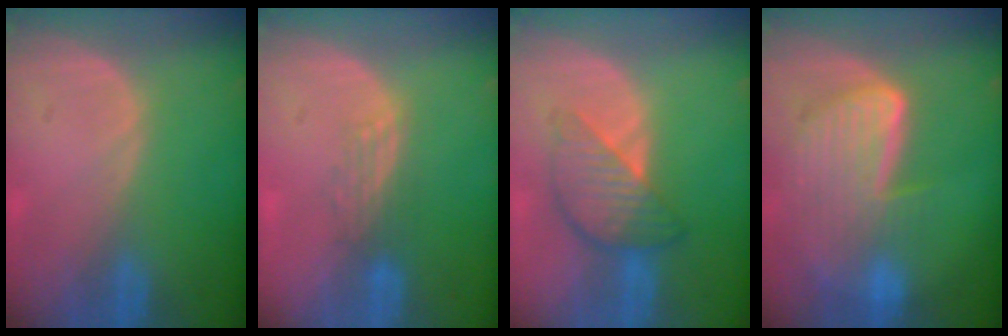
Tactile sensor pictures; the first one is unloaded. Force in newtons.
{"total": 2.8, "press": 2.4, "slide": 1.4}
{"total": 6.2, "press": 6.2, "slide": 0.4}
{"total": 9.1, "press": 8.0, "slide": 4.5}